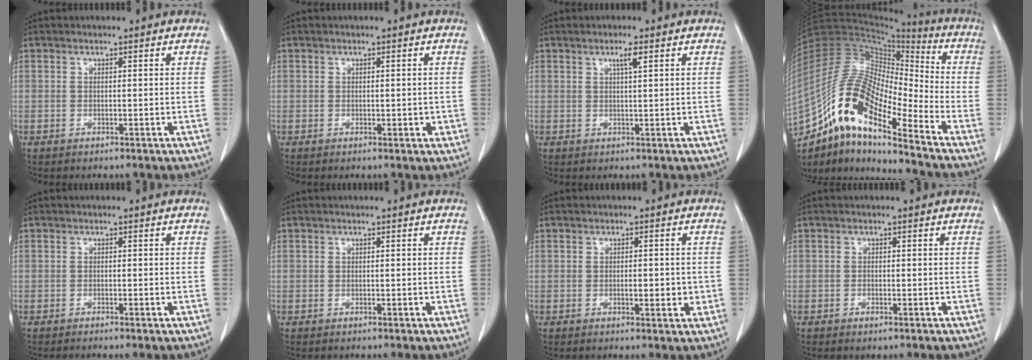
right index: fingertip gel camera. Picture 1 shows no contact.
{"total": 1.5, "force": [0.0, 0.8, 1.3], "torque": [-0.016, -0.003, 0.005]}
{"total": 2.0, "force": [1.0, -0.1, 1.7], "torque": [-0.032, -0.002, 0.018]}
{"total": 17.8, "force": [-11.4, 4.0, 13.0], "torque": [-0.256, 0.024, -0.202]}
{"total": 1.0, "force": [-0.7, -0.1, 0.6], "torque": [-0.012, 0.000, -0.010]}
{"total": 0.0}
{"total": 2.9, "force": [-0.3, 1.1, 2.6], "torque": [-0.040, -0.002, -0.002]}
{"total": 0.9, "force": [-0.6, 0.3, 0.7], "torque": [-0.010, -0.001, -0.005]}